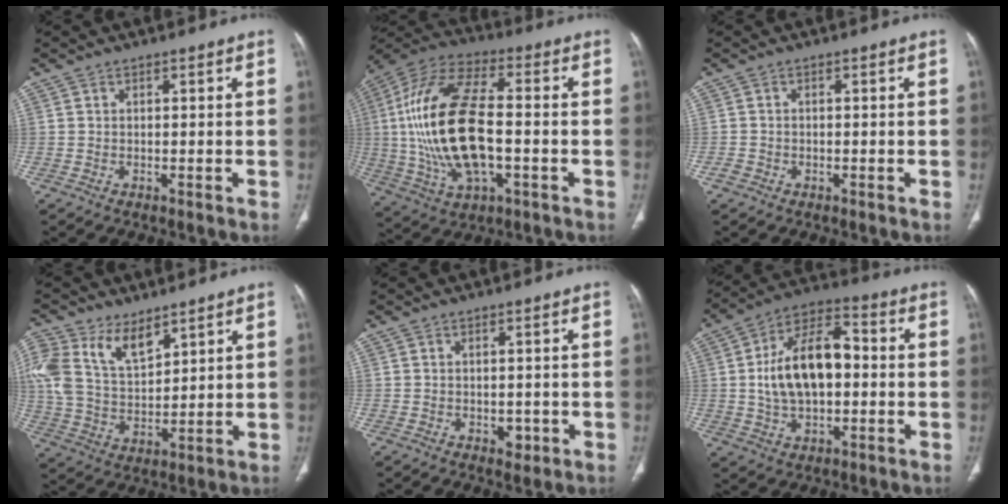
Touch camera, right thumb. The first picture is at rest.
{"total": 23.2, "force": [-1.3, 10.9, 20.4], "torque": [-0.425, 0.015, -0.022]}
{"total": 1.3, "force": [-0.7, 1.1, 0.4], "torque": [-0.008, 0.003, -0.014]}
{"total": 15.5, "force": [8.7, 8.8, 9.3], "torque": [-0.188, -0.020, 0.176]}
{"total": 2.2, "force": [-0.7, 1.6, 1.4], "torque": [-0.008, 0.002, -0.004]}
{"total": 15.9, "force": [0.2, 9.1, 13.0], "torque": [-0.216, 0.030, -0.002]}